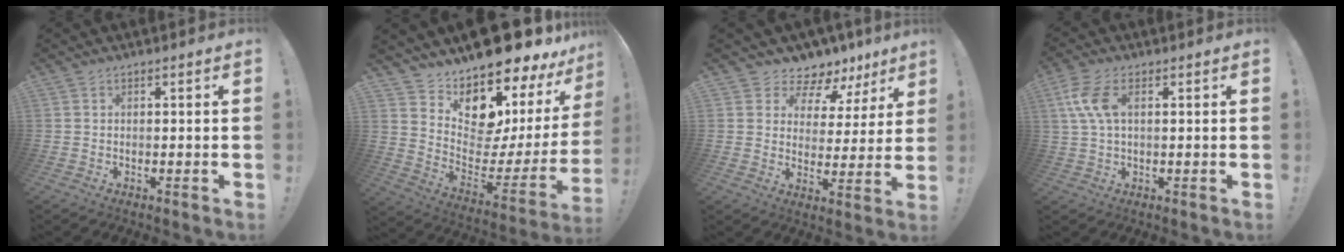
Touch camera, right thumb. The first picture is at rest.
{"total": 12.7, "force": [9.9, 5.3, 5.9], "torque": [-0.075, -0.119, 0.172]}
{"total": 7.0, "force": [5.4, 4.1, 1.9], "torque": [-0.026, -0.053, 0.097]}
{"total": 8.4, "force": [2.2, 3.9, 7.1], "torque": [-0.157, 0.004, 0.042]}